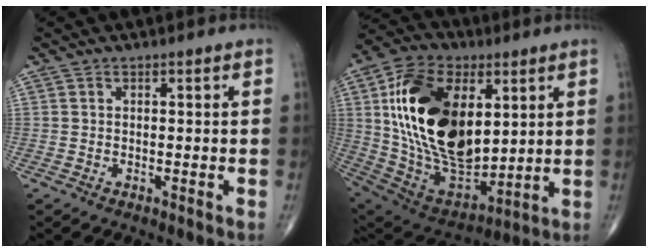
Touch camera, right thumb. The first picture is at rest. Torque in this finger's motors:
{"motor_torque": [2.31, 2.70, 2.22, 0.54, 0.54]}